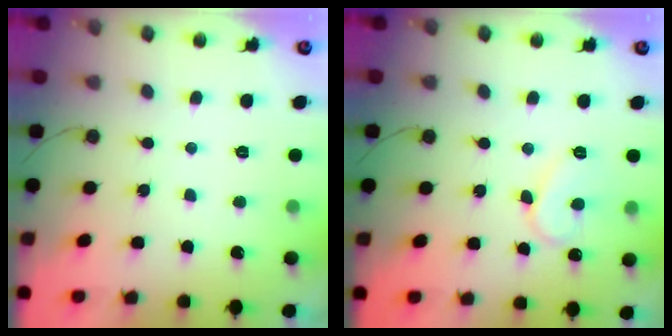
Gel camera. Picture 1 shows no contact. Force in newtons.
{"total": 8.6, "press": 8.5, "slide": 0.8}